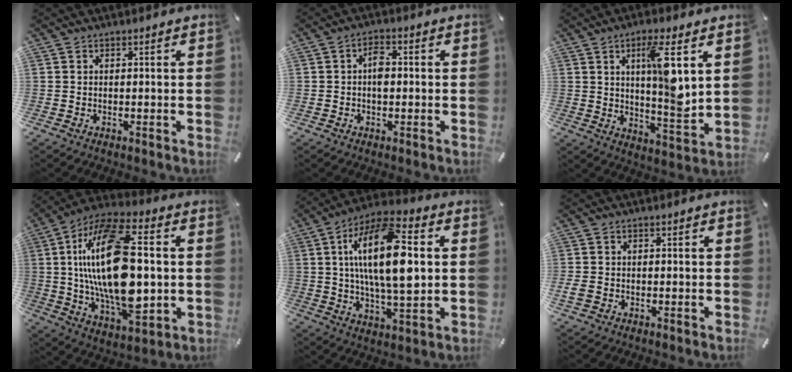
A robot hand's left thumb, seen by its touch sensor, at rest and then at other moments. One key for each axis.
{"total": 3.5, "fx": -0.2, "fy": 2.1, "fz": 2.8, "tx": -0.047, "ty": 0.005, "tz": -0.005}
{"total": 12.4, "fx": 4.4, "fy": 3.2, "fz": 11.1, "tx": -0.172, "ty": -0.026, "tz": 0.065}
{"total": 26.6, "fx": 1.8, "fy": 13.1, "fz": 23.0, "tx": -0.477, "ty": -0.012, "tz": 0.026}
{"total": 20.2, "fx": 3.4, "fy": 8.4, "fz": 18.0, "tx": -0.345, "ty": -0.004, "tz": 0.047}
{"total": 1.9, "fx": -0.6, "fy": 1.3, "fz": 1.2, "tx": -0.027, "ty": 0.000, "tz": -0.013}